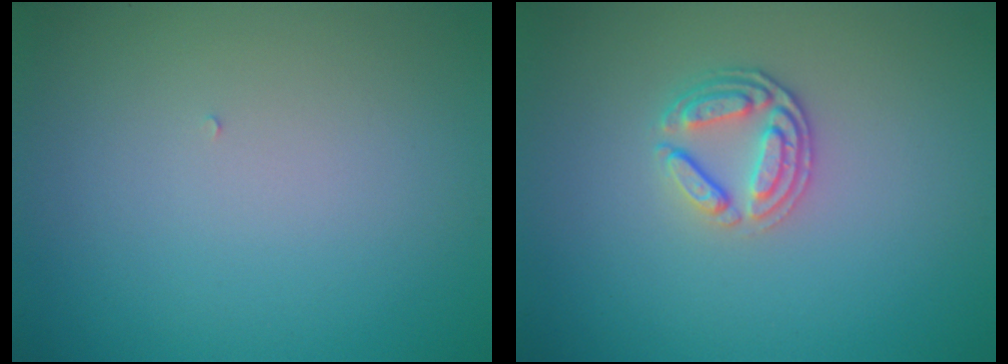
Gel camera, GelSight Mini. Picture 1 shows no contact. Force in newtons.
{"total": 2.7, "press": 2.4, "slide": 1.2}